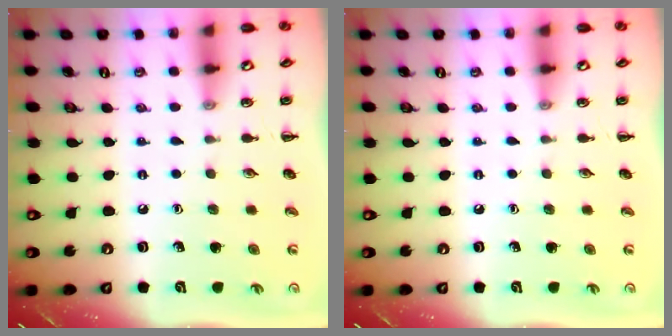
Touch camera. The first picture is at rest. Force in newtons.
{"total": 0.0}